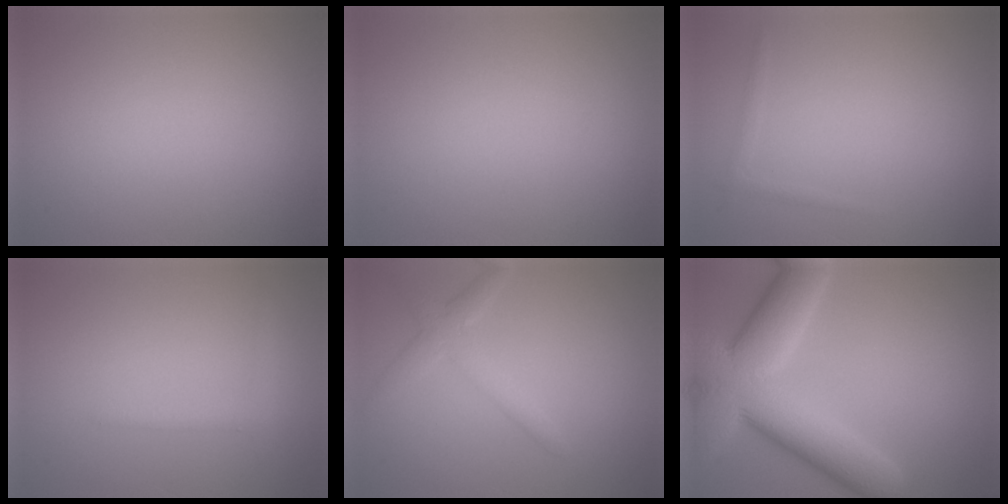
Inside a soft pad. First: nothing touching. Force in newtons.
{"total": 0.0}
{"total": 0.7, "press": 0.7, "slide": 0.0}
{"total": 1.1, "press": 1.1, "slide": 0.1}
{"total": 2.5, "press": 2.5, "slide": 0.2}
{"total": 11.4, "press": 11.4, "slide": 1.0}